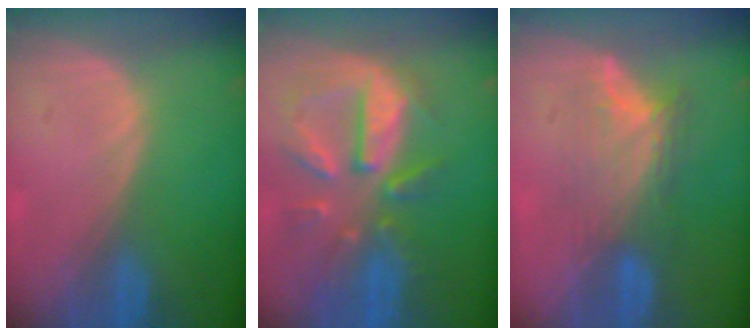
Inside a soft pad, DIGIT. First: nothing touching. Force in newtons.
{"total": 10.8, "press": 9.4, "slide": 5.2}
{"total": 7.0, "press": 6.4, "slide": 2.8}